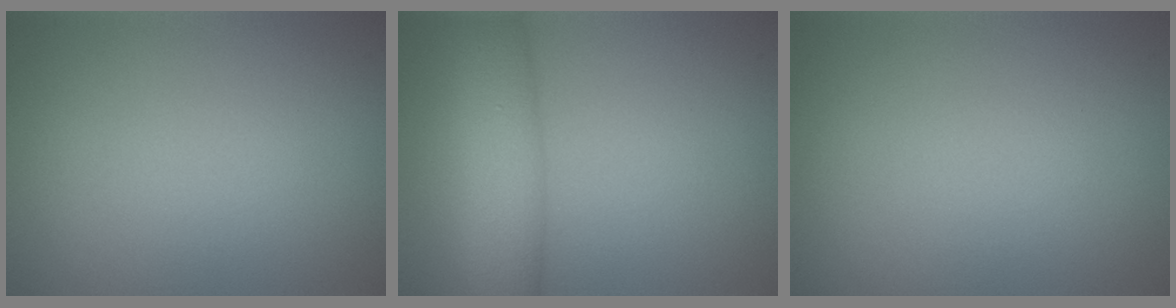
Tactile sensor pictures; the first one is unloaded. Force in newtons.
{"total": 5.9, "press": 5.9, "slide": 0.2}
{"total": 0.0}